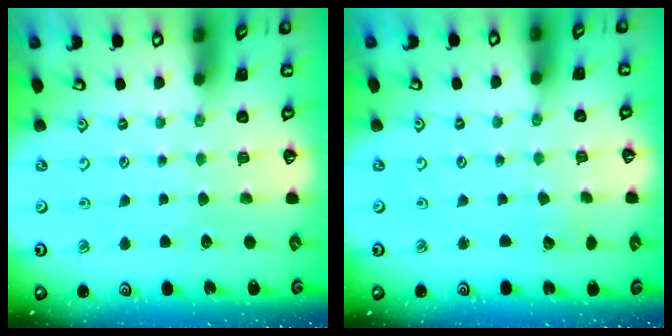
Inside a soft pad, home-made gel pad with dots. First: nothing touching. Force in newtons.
{"total": 1.9, "press": 1.9, "slide": 0.2}